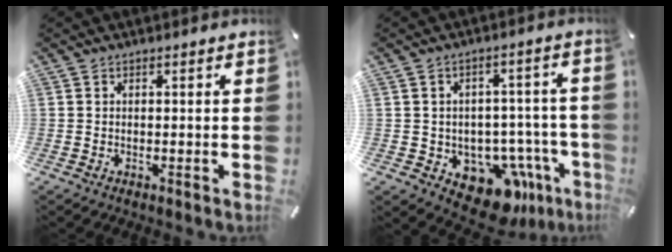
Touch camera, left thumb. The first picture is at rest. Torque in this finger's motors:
{"motor_torque": [1.18, 2.09, 0.29, 0.02, 0.07]}